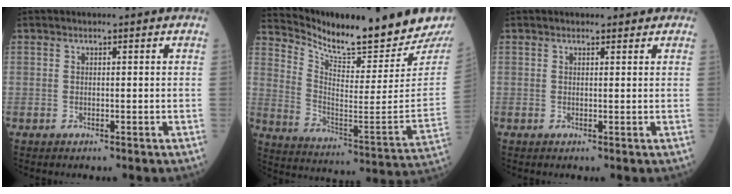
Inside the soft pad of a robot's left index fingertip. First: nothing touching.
{"total": 20.3, "force": [19.0, 0.8, 7.0], "torque": [-0.141, -0.112, 0.274]}
{"total": 1.5, "force": [1.2, 0.8, 0.5], "torque": [-0.006, 0.000, 0.007]}